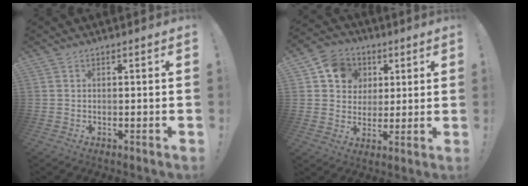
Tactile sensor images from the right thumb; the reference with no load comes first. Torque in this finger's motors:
{"motor_torque": [0.21, 0.43, 0.29, -0.38, 0.00]}